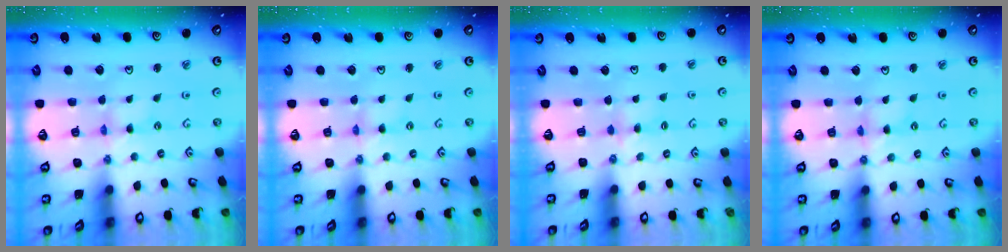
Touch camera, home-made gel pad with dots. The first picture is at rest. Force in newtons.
{"total": 0.8, "press": 0.7, "slide": 0.2}
{"total": 3.3, "press": 3.2, "slide": 0.6}
{"total": 2.6, "press": 2.6, "slide": 0.4}